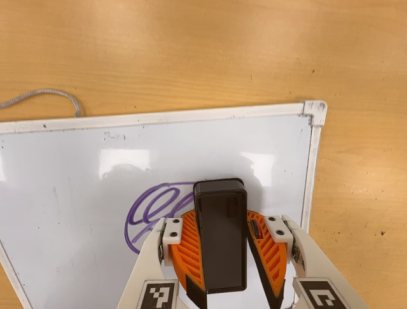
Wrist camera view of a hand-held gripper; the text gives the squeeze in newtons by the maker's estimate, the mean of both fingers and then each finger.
{"total": 14.0, "left": 14.9, "right": 13.1}